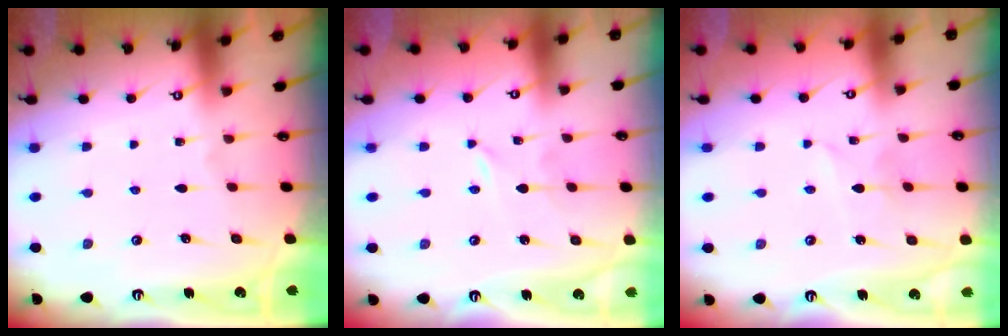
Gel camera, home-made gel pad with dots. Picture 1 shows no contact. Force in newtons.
{"total": 0.0}
{"total": 4.5, "press": 4.5, "slide": 0.4}